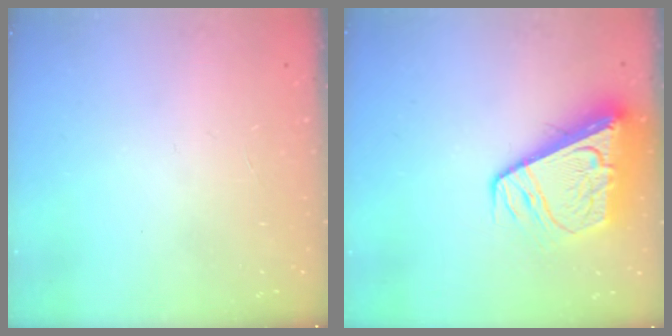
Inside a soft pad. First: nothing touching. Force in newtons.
{"total": 11.9, "press": 11.8, "slide": 1.3}